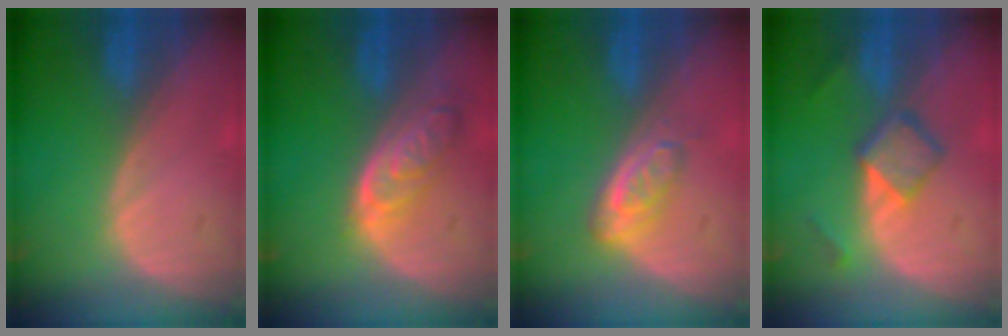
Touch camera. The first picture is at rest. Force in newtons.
{"total": 6.4, "press": 5.7, "slide": 2.9}
{"total": 4.7, "press": 4.3, "slide": 1.9}
{"total": 5.1, "press": 4.7, "slide": 1.9}